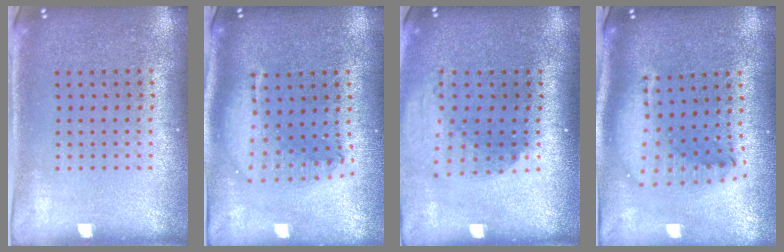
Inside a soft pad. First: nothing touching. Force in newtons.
{"total": 1.9, "press": 1.6, "slide": 1.1}
{"total": 2.0, "press": 1.5, "slide": 1.3}
{"total": 2.2, "press": 1.7, "slide": 1.4}